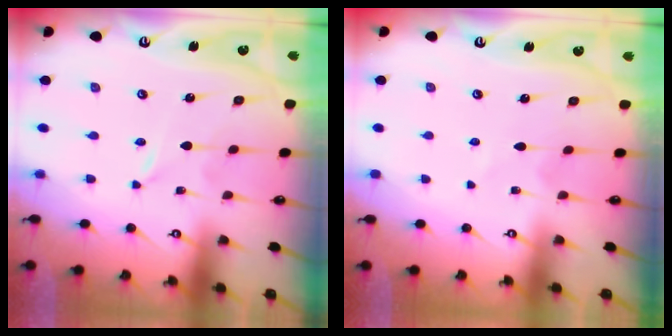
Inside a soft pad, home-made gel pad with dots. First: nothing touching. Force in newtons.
{"total": 1.5, "press": 1.5, "slide": 0.3}